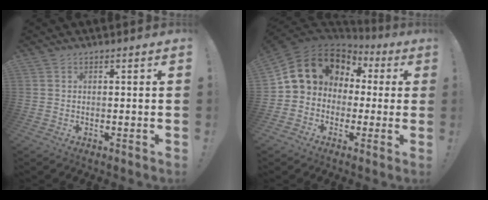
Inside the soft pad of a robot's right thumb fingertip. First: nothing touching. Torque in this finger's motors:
{"motor_torque": [1.15, 1.16, 1.09, -0.92, 0.13]}